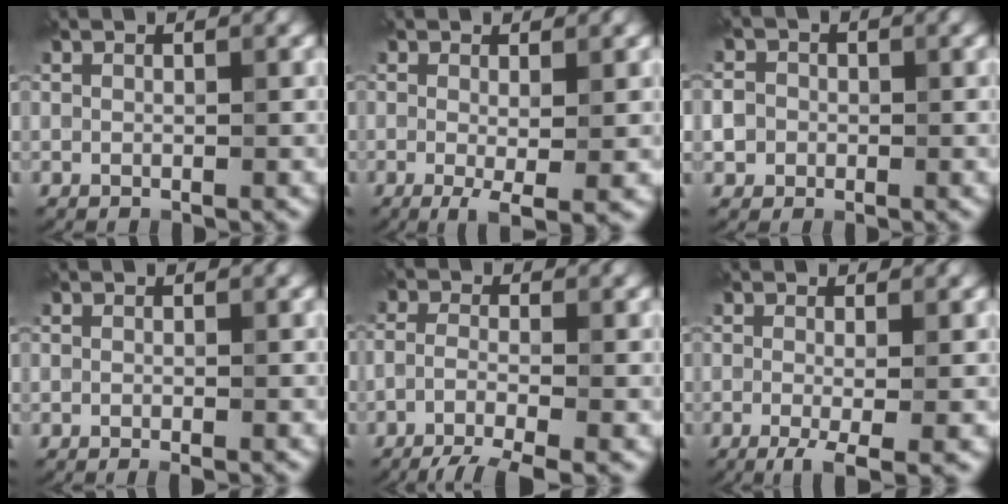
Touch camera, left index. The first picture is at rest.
{"total": 3.0, "force": [-0.5, 0.5, 2.9], "torque": [-0.050, -0.012, -0.008]}
{"total": 3.9, "force": [-0.5, 3.6, 1.4], "torque": [-0.011, 0.017, -0.036]}
{"total": 0.9, "force": [-0.5, 0.2, 0.7], "torque": [-0.011, -0.007, -0.007]}
{"total": 5.6, "force": [-3.8, 1.4, 3.9], "torque": [-0.074, -0.011, -0.078]}
{"total": 4.0, "force": [-1.4, 1.0, 3.6], "torque": [-0.058, -0.008, -0.026]}